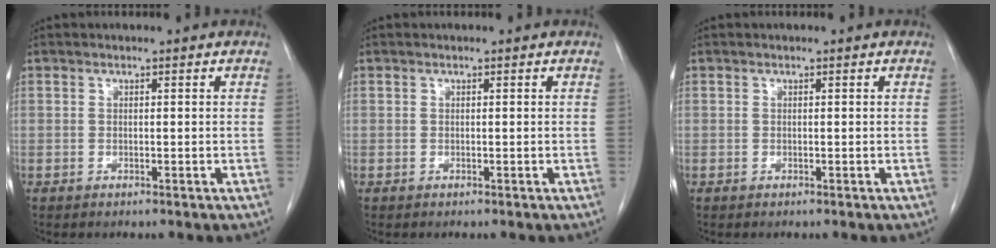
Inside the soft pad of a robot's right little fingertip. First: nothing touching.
{"total": 0.0}
{"total": 0.0}